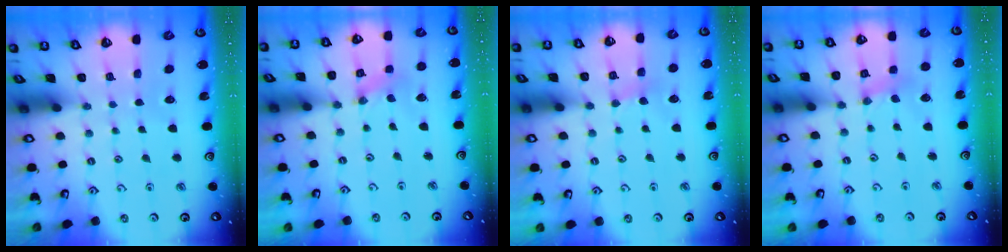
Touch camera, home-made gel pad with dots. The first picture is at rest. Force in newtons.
{"total": 0.0}
{"total": 2.8, "press": 2.8, "slide": 0.3}
{"total": 2.8, "press": 2.8, "slide": 0.4}